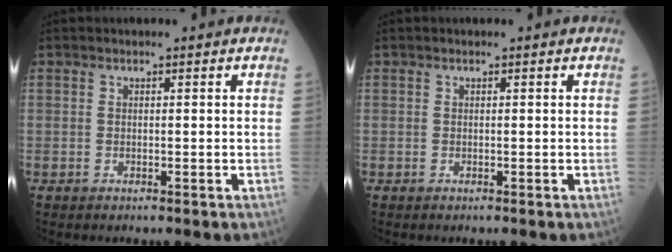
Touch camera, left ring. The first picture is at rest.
{"total": 0.0}